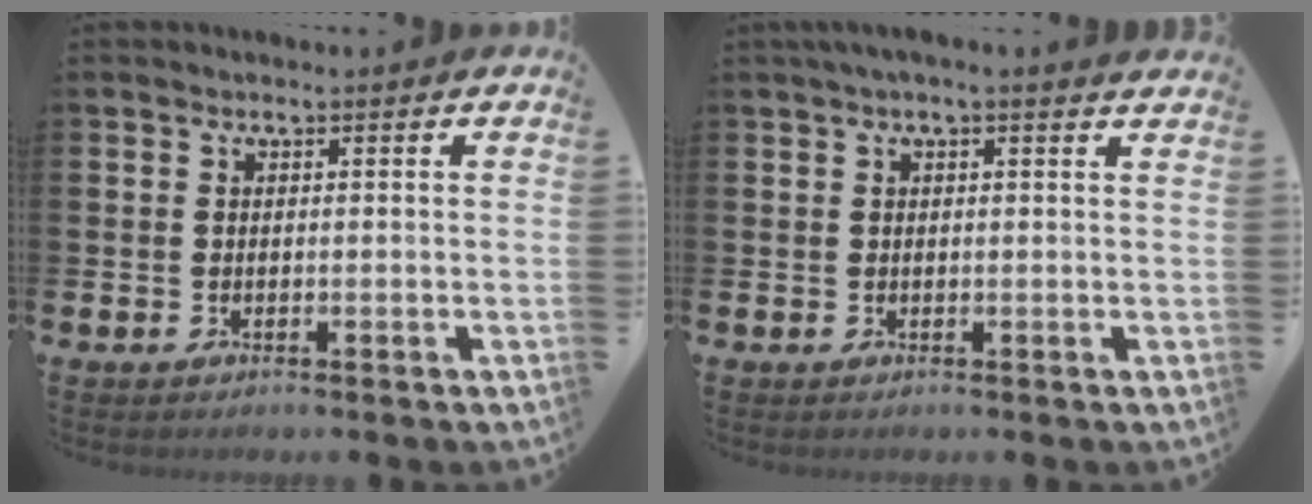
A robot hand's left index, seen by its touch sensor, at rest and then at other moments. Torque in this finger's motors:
{"motor_torque": [1.07, -1.07, 0.69, 0.21]}